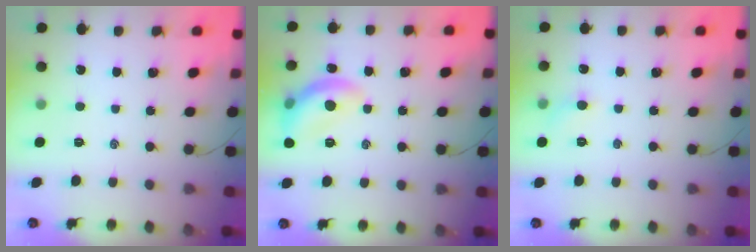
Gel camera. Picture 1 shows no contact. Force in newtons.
{"total": 12.4, "press": 12.4, "slide": 0.7}
{"total": 4.6, "press": 4.4, "slide": 1.6}